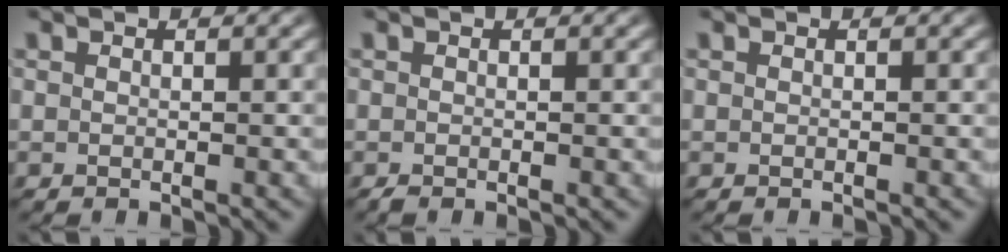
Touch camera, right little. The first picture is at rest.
{"total": 0.5, "force": [-0.4, -0.3, 0.1], "torque": [0.003, -0.006, -0.005]}
{"total": 0.0}